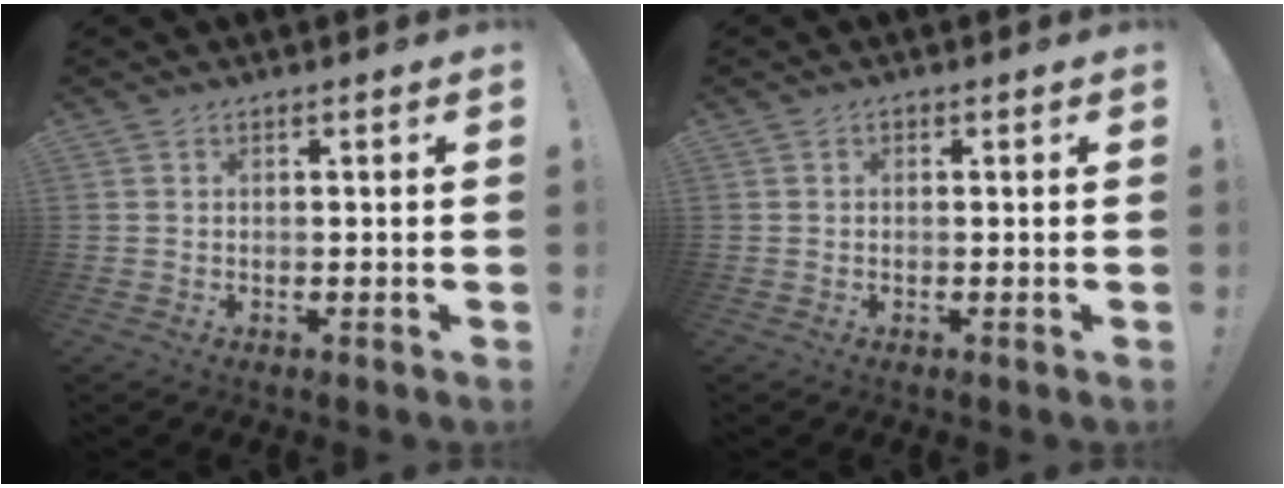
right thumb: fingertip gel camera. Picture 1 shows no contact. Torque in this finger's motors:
{"motor_torque": [-0.03, 0.10, -0.07, 0.04, 0.00]}